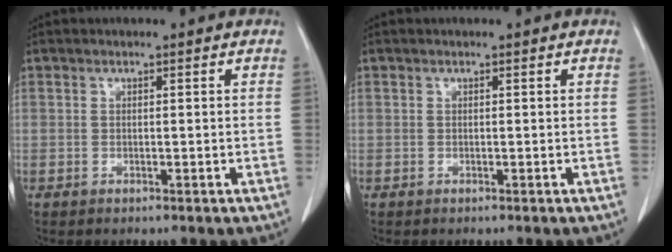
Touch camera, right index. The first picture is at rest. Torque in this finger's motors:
{"motor_torque": [0.00, 0.00, 0.00, 0.00]}